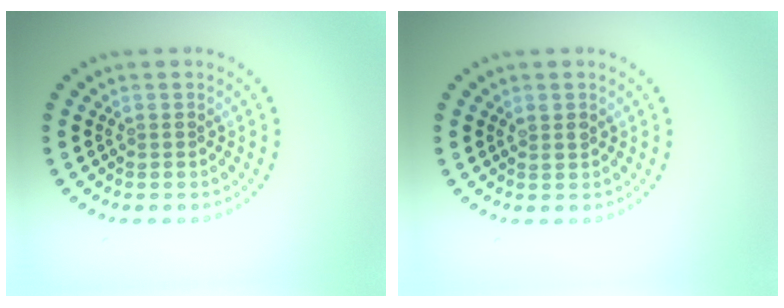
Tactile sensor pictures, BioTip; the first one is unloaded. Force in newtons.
{"total": 1.0, "press": 0.9, "slide": 0.4}